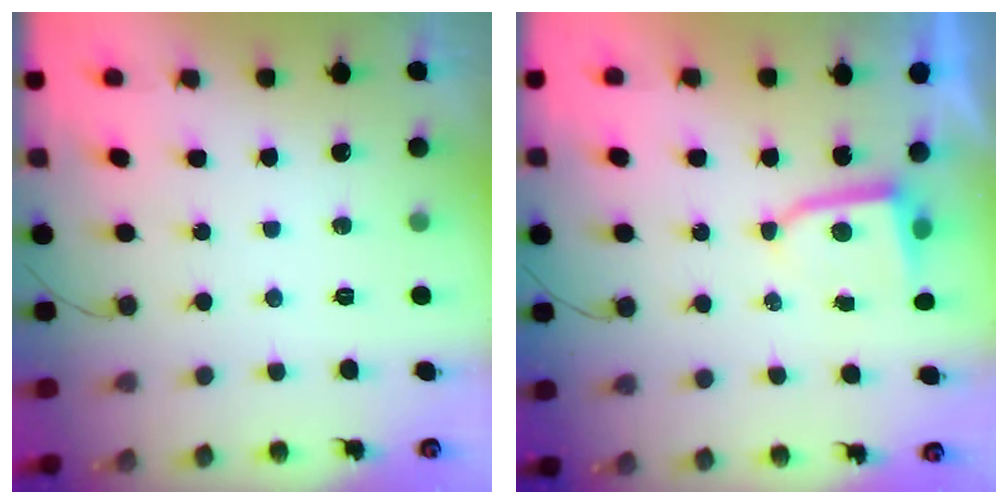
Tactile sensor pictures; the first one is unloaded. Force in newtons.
{"total": 3.5, "press": 3.5, "slide": 0.4}